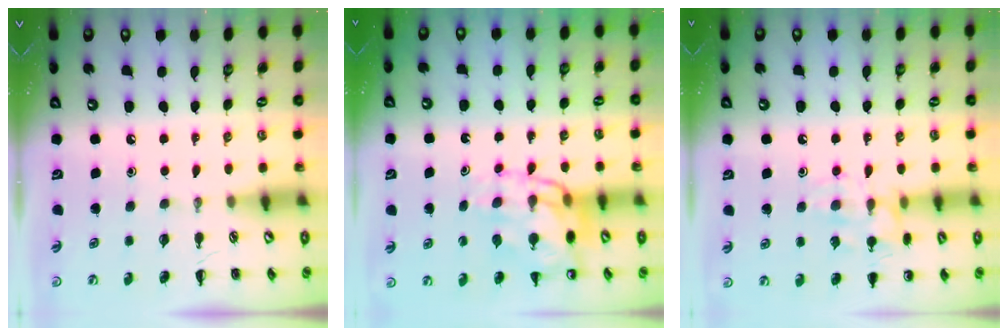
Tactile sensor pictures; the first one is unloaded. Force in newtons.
{"total": 13.9, "press": 13.5, "slide": 3.1}
{"total": 12.1, "press": 12.0, "slide": 1.3}